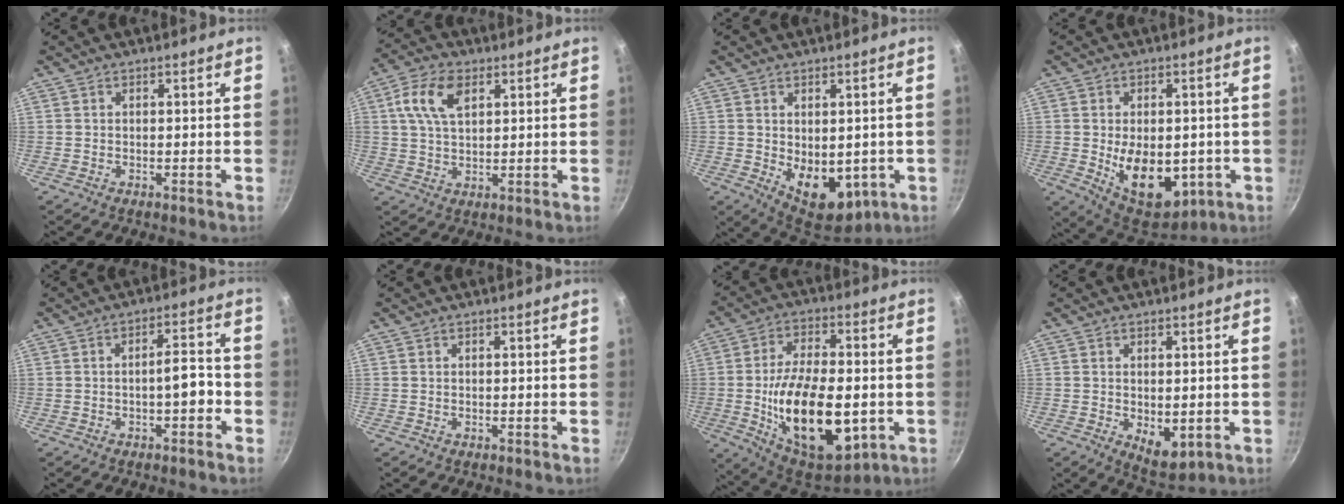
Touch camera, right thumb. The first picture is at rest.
{"total": 9.2, "force": [3.2, 5.3, 6.8], "torque": [-0.123, 0.006, 0.054]}
{"total": 11.4, "force": [-1.5, 7.3, 8.6], "torque": [-0.091, -0.021, 0.000]}
{"total": 14.7, "force": [-2.3, 9.1, 11.4], "torque": [-0.128, -0.015, -0.013]}
{"total": 4.8, "force": [-1.8, 1.7, 4.1], "torque": [-0.048, 0.030, -0.024]}
{"total": 0.0}
{"total": 23.4, "force": [-3.8, 12.2, 19.7], "torque": [-0.312, 0.005, -0.047]}
{"total": 5.1, "force": [-0.4, 3.0, 4.2], "torque": [-0.052, -0.016, 0.002]}